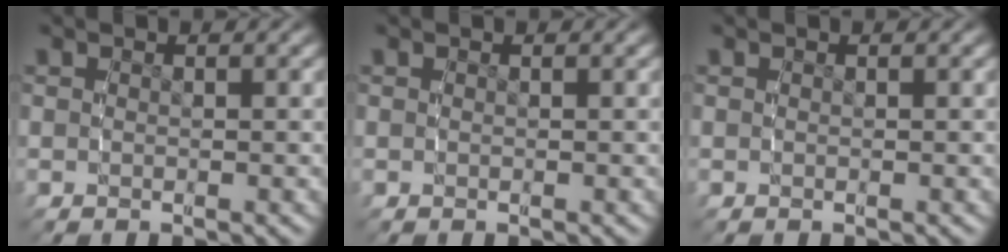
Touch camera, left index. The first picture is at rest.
{"total": 0.0}
{"total": 0.0}